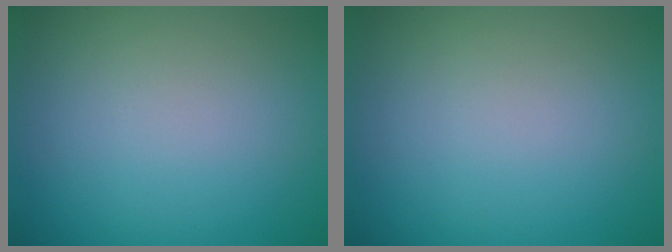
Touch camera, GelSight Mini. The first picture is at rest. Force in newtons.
{"total": 0.0}